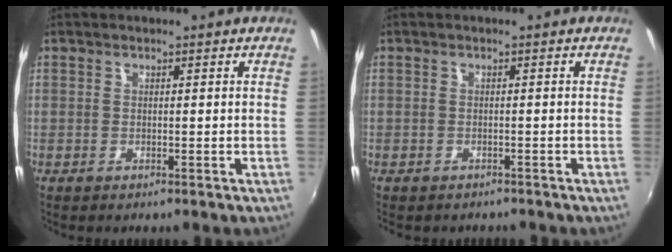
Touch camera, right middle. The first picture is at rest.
{"total": 2.1, "force": [-1.8, 0.9, 0.5], "torque": [-0.016, -0.011, -0.024]}